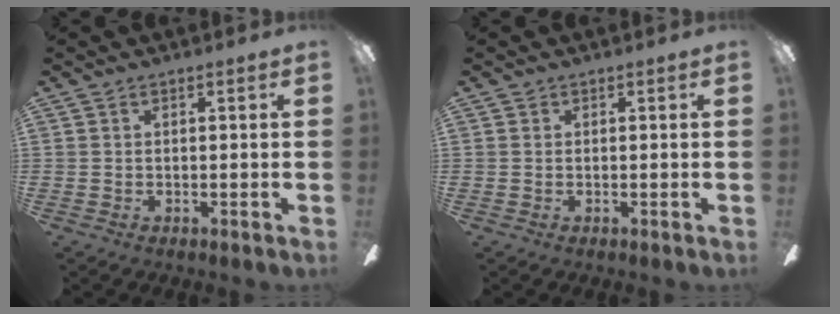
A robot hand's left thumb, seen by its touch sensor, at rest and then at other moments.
{"total": 0.0}